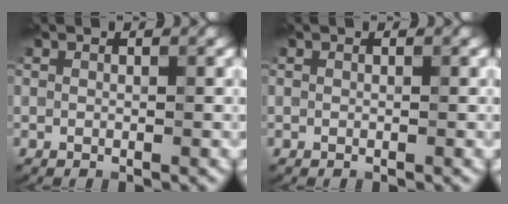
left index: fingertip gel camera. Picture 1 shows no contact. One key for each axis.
{"total": 0.0}